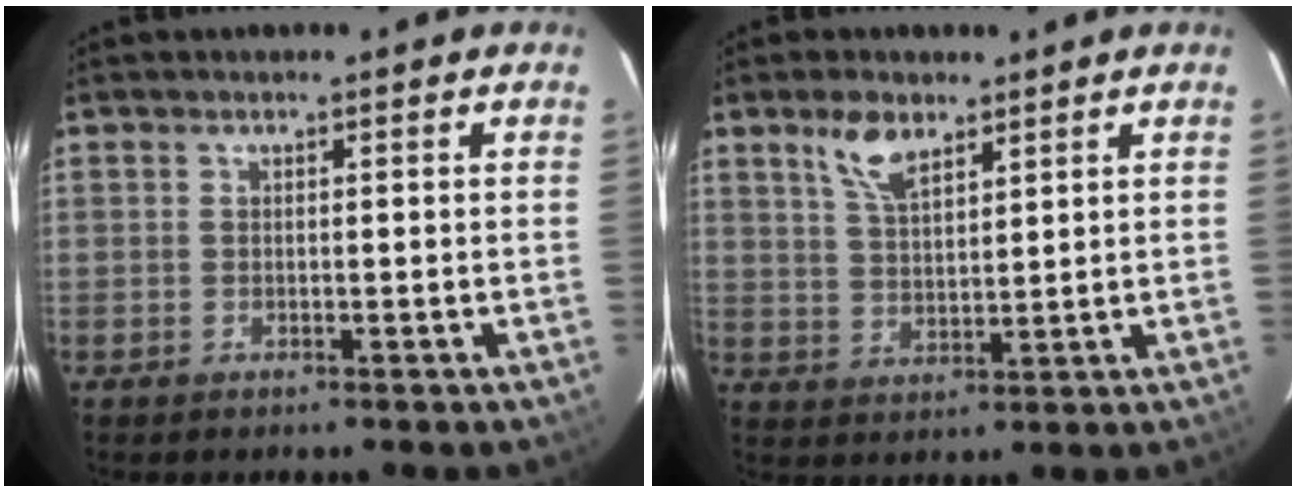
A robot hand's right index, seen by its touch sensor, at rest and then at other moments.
{"total": 6.4, "force": [4.2, 2.8, 3.9], "torque": [-0.072, 0.005, 0.084]}